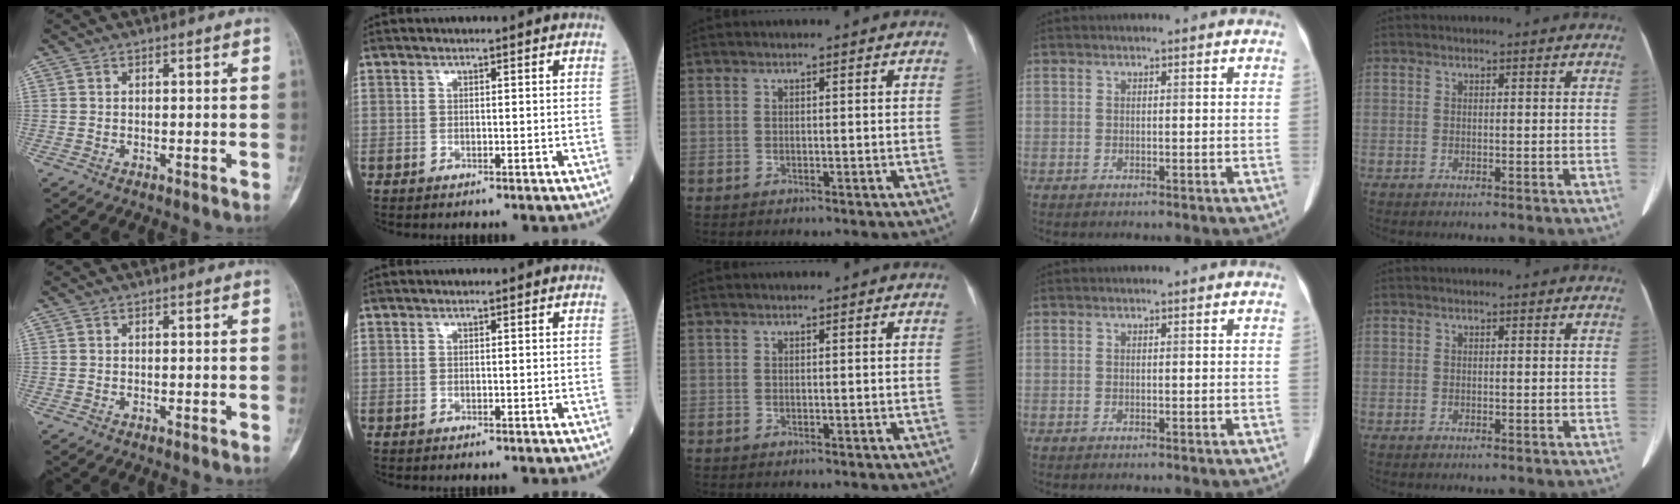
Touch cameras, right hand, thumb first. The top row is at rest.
{}